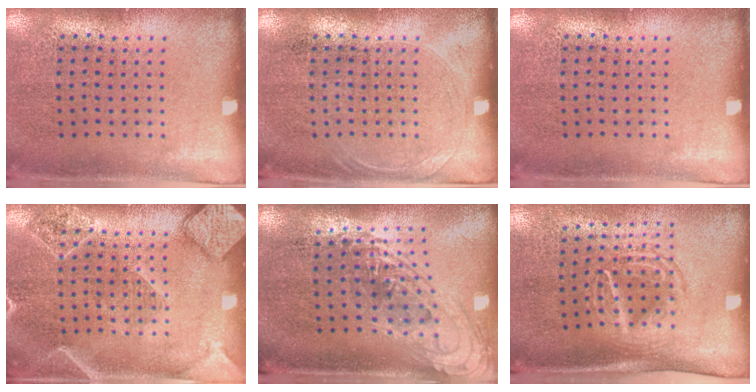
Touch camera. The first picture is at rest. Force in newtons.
{"total": 0.9, "press": 0.8, "slide": 0.3}
{"total": 0.0}
{"total": 1.9, "press": 1.9, "slide": 0.2}
{"total": 1.5, "press": 1.3, "slide": 0.7}
{"total": 1.7, "press": 1.3, "slide": 1.1}